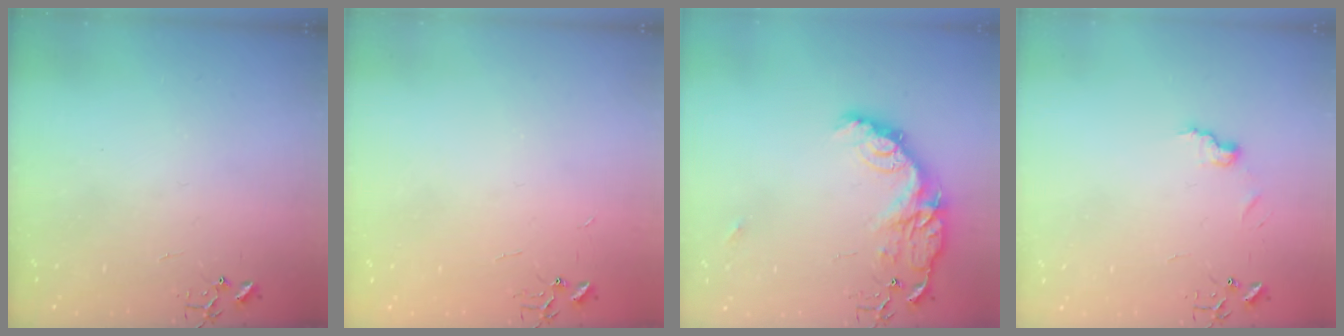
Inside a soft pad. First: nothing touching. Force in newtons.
{"total": 1.7, "press": 1.7, "slide": 0.2}
{"total": 15.2, "press": 15.2, "slide": 1.2}
{"total": 6.6, "press": 6.6, "slide": 0.1}